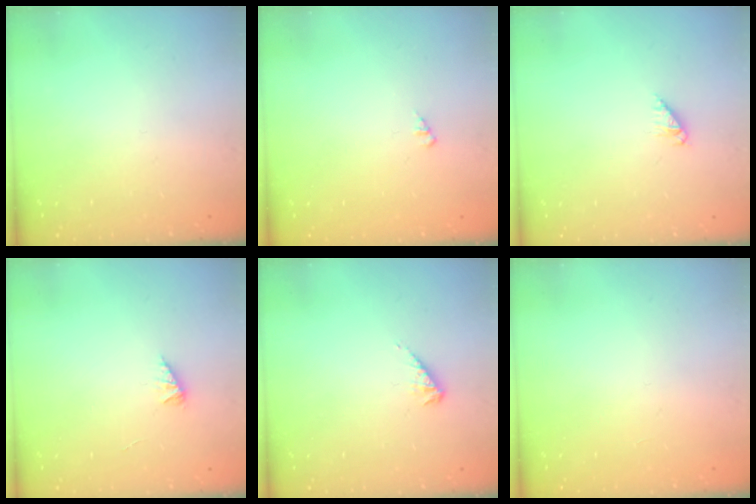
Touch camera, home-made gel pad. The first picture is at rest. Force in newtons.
{"total": 1.3, "press": 1.3, "slide": 0.3}
{"total": 3.0, "press": 3.0, "slide": 0.4}
{"total": 2.2, "press": 2.2, "slide": 0.5}
{"total": 3.2, "press": 3.2, "slide": 0.5}
{"total": 0.0}